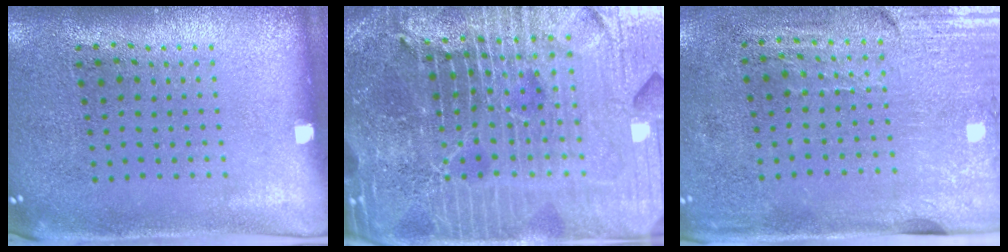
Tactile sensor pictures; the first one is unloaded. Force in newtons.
{"total": 7.1, "press": 6.2, "slide": 3.6}
{"total": 3.1, "press": 2.6, "slide": 1.6}